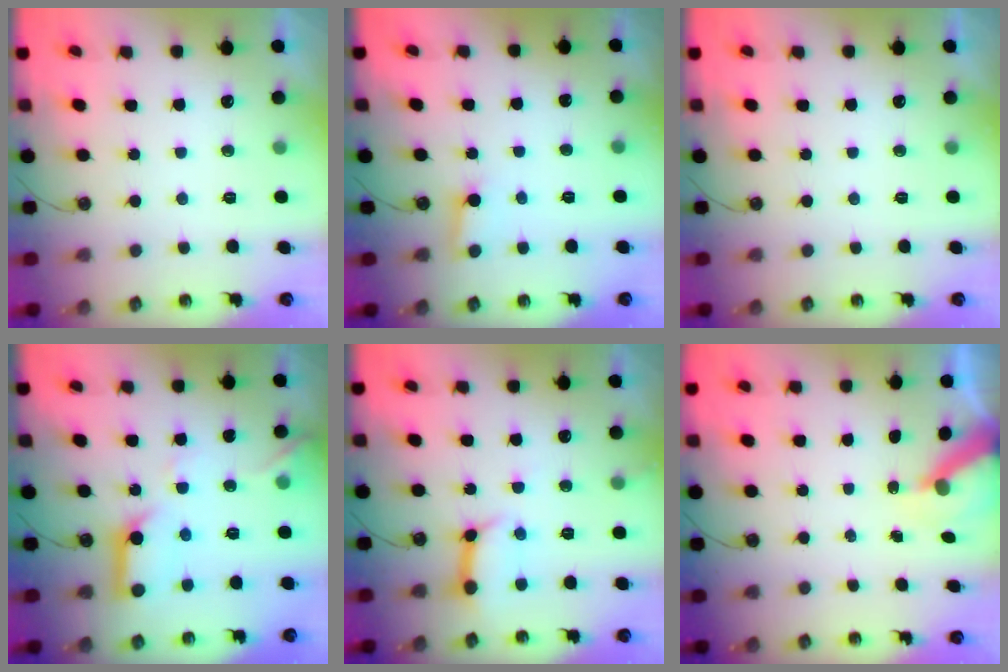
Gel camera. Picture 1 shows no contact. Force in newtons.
{"total": 3.7, "press": 3.7, "slide": 0.3}
{"total": 0.0}
{"total": 14.0, "press": 14.0, "slide": 1.6}
{"total": 11.1, "press": 11.0, "slide": 1.0}
{"total": 6.2, "press": 6.1, "slide": 0.4}